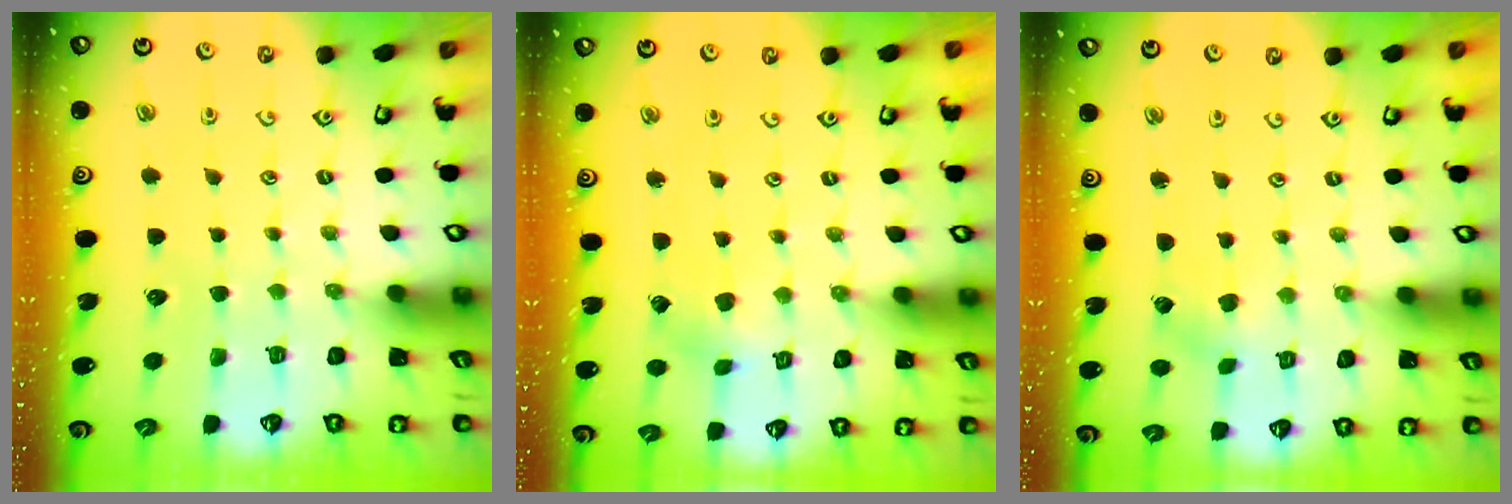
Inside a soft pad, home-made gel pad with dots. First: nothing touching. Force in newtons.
{"total": 2.6, "press": 2.6, "slide": 0.3}
{"total": 0.6, "press": 0.6, "slide": 0.1}